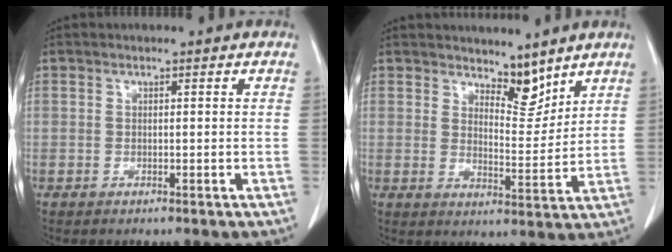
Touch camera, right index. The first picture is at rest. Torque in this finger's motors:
{"motor_torque": [-0.05, 0.38, 0.02, 0.00]}